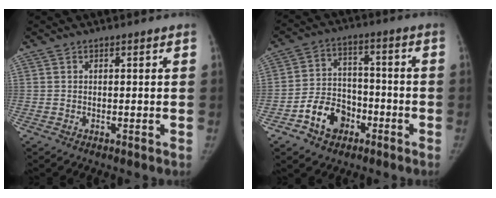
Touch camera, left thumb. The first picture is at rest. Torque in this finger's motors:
{"motor_torque": [-1.13, 1.35, 0.61, 1.01, 0.04]}